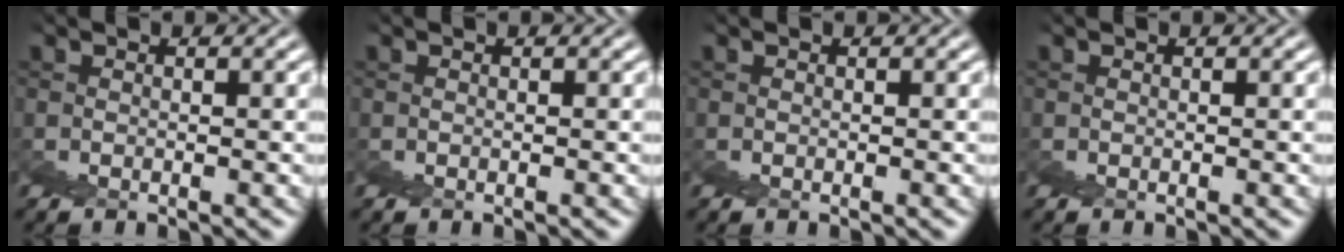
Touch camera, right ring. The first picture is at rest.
{"total": 0.0}
{"total": 0.0}
{"total": 0.0}